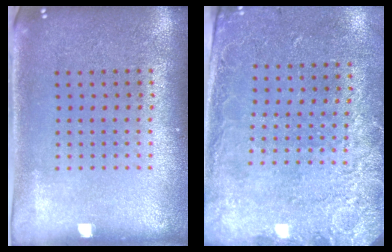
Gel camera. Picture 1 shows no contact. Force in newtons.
{"total": 2.6, "press": 1.9, "slide": 1.8}